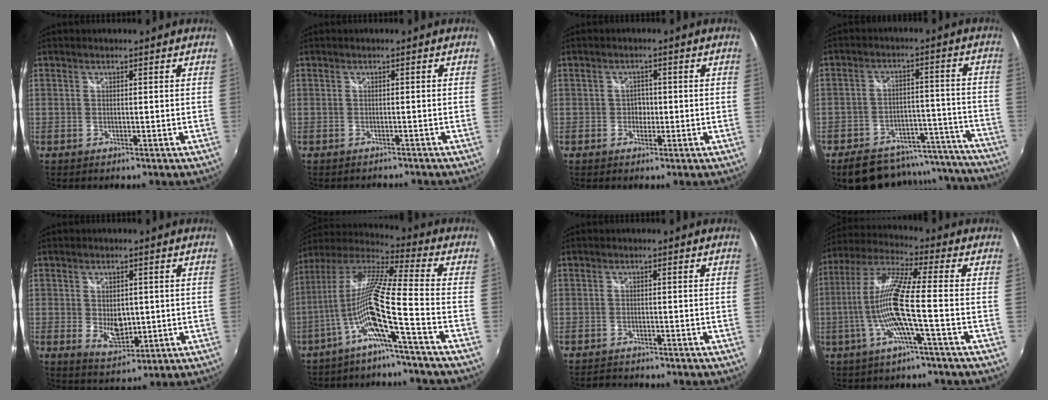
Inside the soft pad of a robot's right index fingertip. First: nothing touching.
{"total": 2.4, "force": [-2.3, 0.3, 0.6], "torque": [-0.016, -0.014, -0.030]}
{"total": 1.7, "force": [-0.6, 1.5, 0.4], "torque": [-0.006, 0.002, -0.010]}
{"total": 21.5, "force": [-18.7, 8.6, 6.3], "torque": [-0.110, 0.062, -0.225]}
{"total": 5.9, "force": [-0.1, 4.0, 4.4], "torque": [-0.072, -0.007, 0.008]}
{"total": 12.9, "force": [-6.2, -1.7, 11.2], "torque": [-0.186, -0.014, -0.116]}
{"total": 2.5, "force": [-2.5, 0.3, 0.3], "torque": [-0.016, -0.007, -0.041]}
{"total": 11.9, "force": [-3.0, -0.3, 11.5], "torque": [-0.219, 0.002, -0.055]}